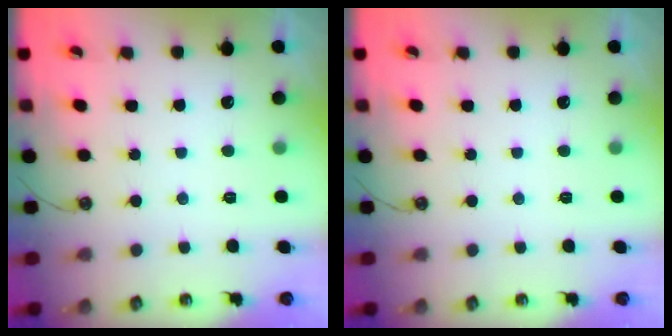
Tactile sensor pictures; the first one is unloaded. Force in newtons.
{"total": 0.0}